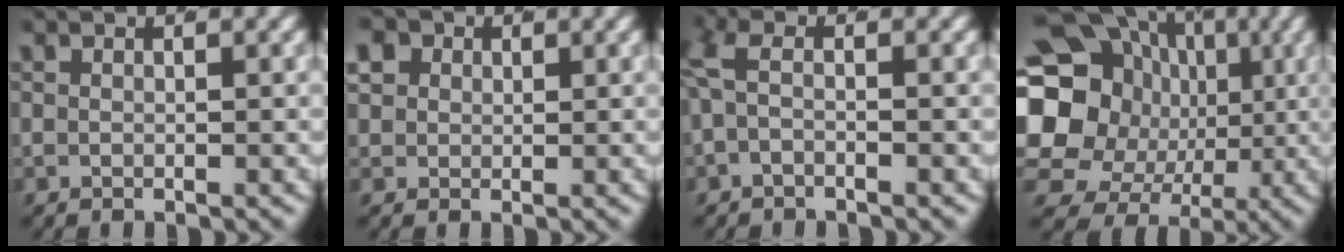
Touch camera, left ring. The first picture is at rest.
{"total": 4.7, "force": [1.7, 3.9, 1.8], "torque": [-0.051, 0.000, 0.026]}
{"total": 1.7, "force": [-0.1, 0.6, 1.6], "torque": [-0.042, 0.000, -0.002]}
{"total": 17.5, "force": [0.6, 14.6, 9.7], "torque": [-0.182, -0.042, 0.017]}